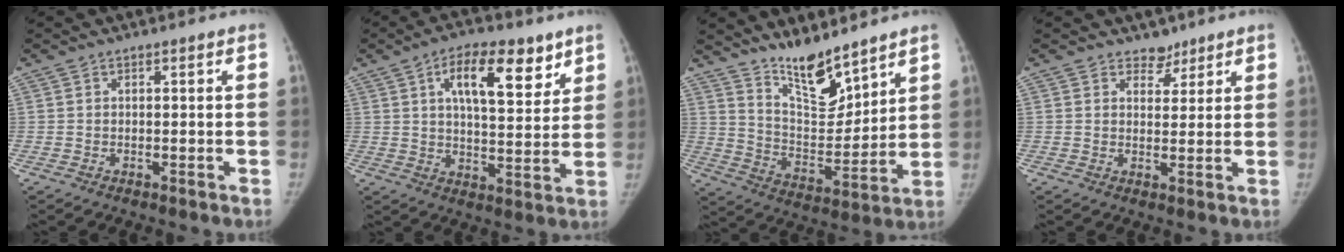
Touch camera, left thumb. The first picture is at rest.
{"total": 13.7, "force": [6.9, 6.0, 10.1], "torque": [-0.125, -0.025, 0.109]}
{"total": 12.6, "force": [10.2, 3.8, 6.3], "torque": [-0.075, -0.086, 0.190]}
{"total": 3.2, "force": [2.5, 1.9, 0.3], "torque": [0.019, -0.016, 0.035]}